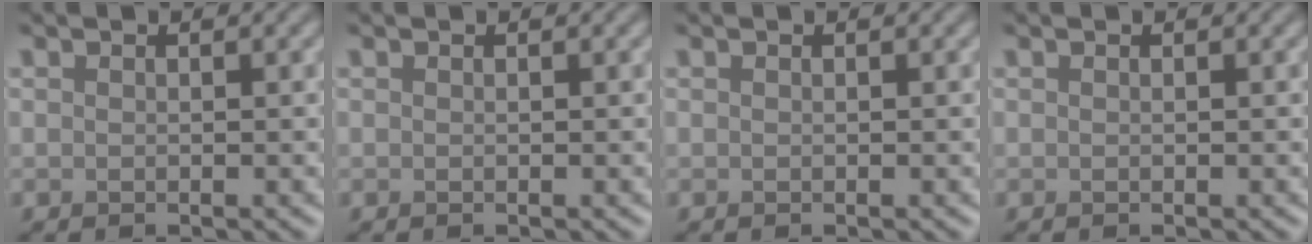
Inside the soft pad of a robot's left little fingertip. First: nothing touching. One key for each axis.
{"total": 0.0}
{"total": 0.0}
{"total": 0.0}